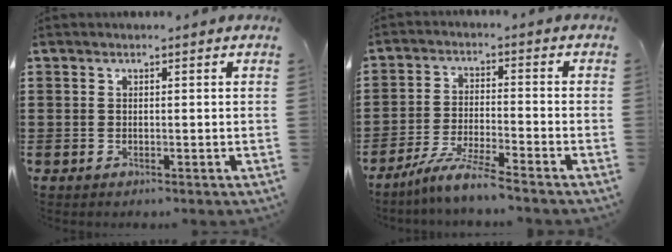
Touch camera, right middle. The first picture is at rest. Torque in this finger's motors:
{"motor_torque": [2.14, 0.00, 0.07, 0.12]}